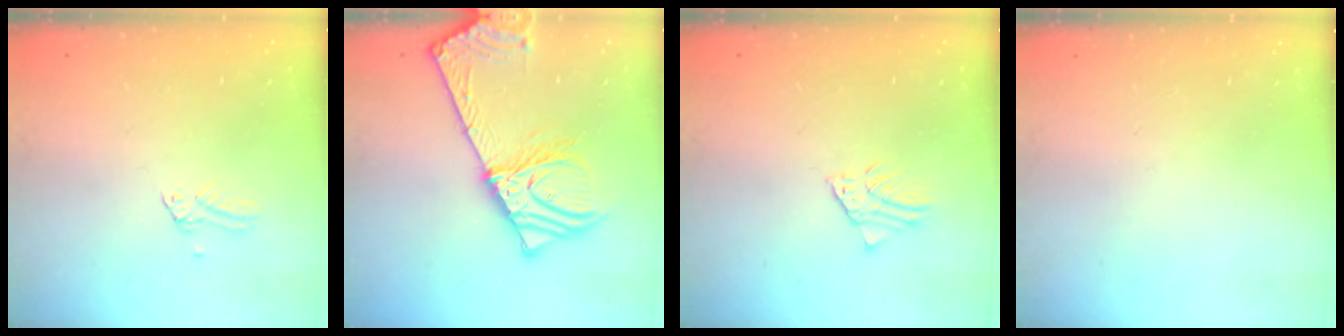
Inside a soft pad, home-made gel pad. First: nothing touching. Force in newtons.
{"total": 18.5, "press": 18.2, "slide": 3.7}
{"total": 2.1, "press": 2.1, "slide": 0.2}
{"total": 0.0}